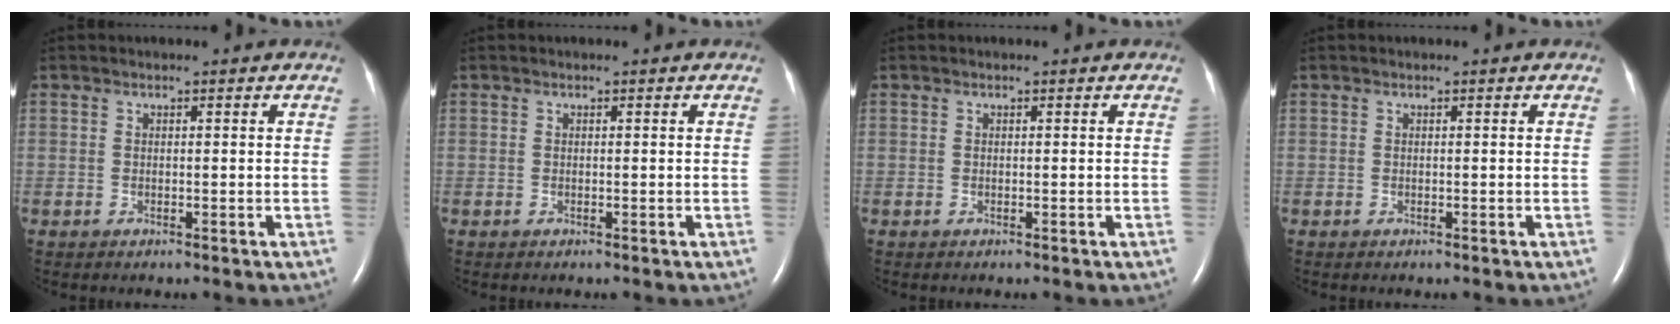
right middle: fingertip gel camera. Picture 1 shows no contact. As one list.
[{"total": 0.0}, {"total": 0.0}, {"total": 0.0}]